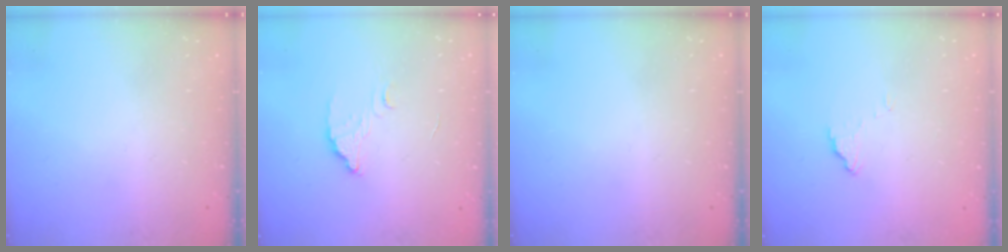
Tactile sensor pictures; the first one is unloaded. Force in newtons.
{"total": 3.6, "press": 3.6, "slide": 0.2}
{"total": 0.0}
{"total": 2.9, "press": 2.9, "slide": 0.4}